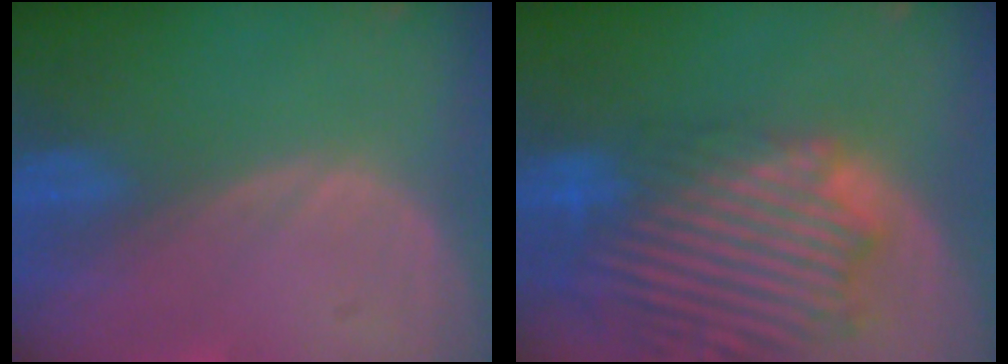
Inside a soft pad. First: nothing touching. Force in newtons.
{"total": 14.3, "press": 12.4, "slide": 7.1}